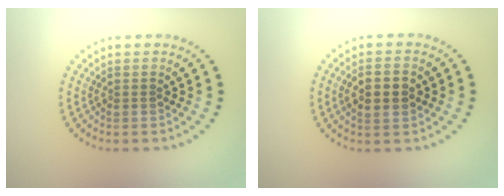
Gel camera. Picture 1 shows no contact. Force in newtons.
{"total": 3.0, "press": 3.0, "slide": 0.3}